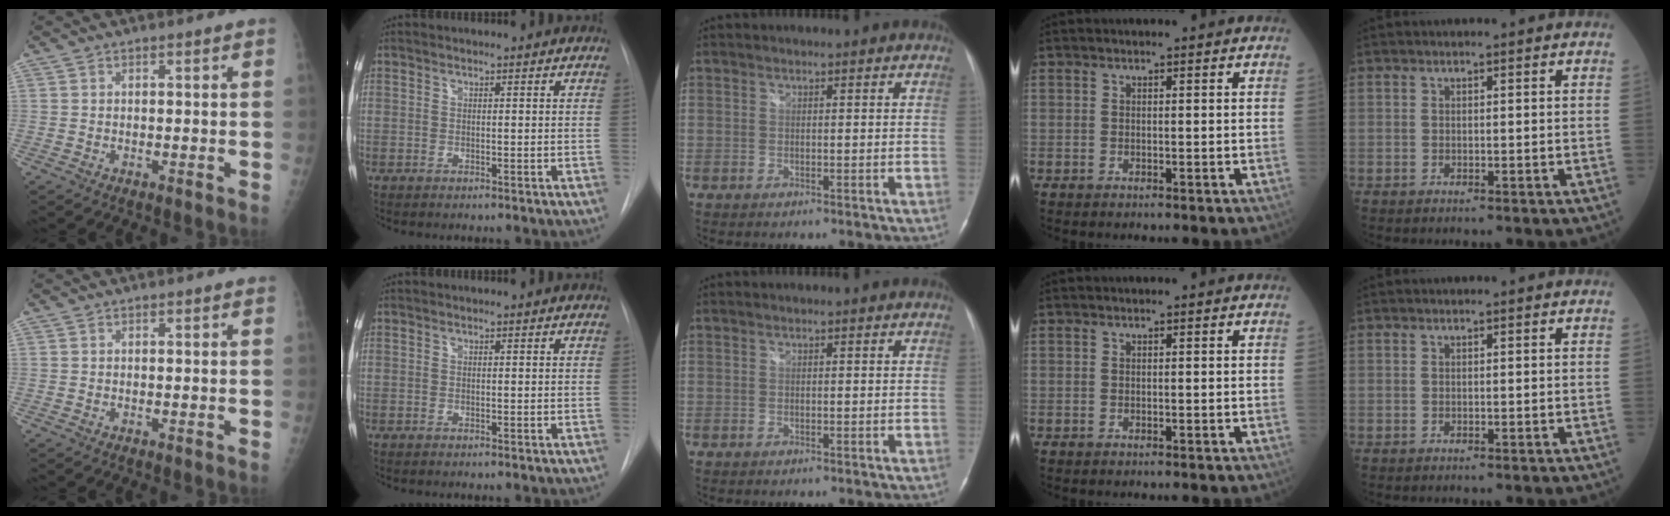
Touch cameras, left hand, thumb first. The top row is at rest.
{}